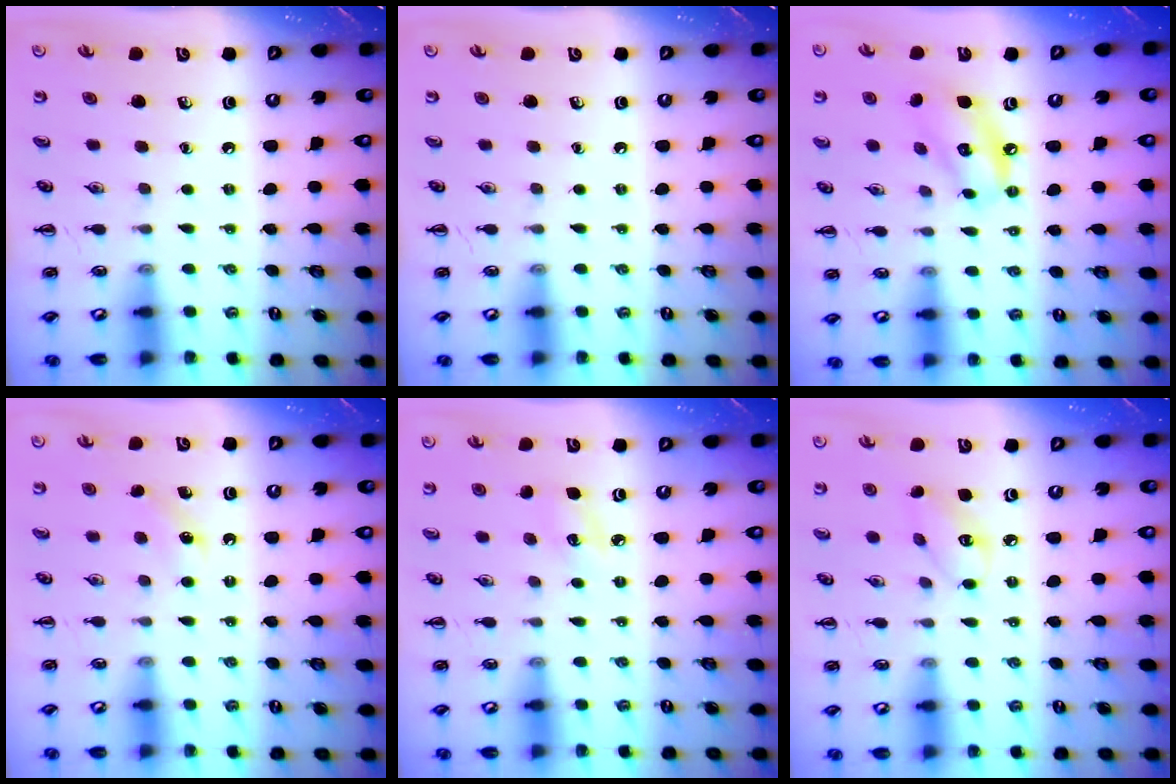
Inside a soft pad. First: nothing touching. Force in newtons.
{"total": 0.0}
{"total": 9.5, "press": 9.3, "slide": 2.1}
{"total": 3.1, "press": 3.0, "slide": 0.8}
{"total": 5.2, "press": 5.0, "slide": 1.3}
{"total": 5.1, "press": 5.1, "slide": 0.6}